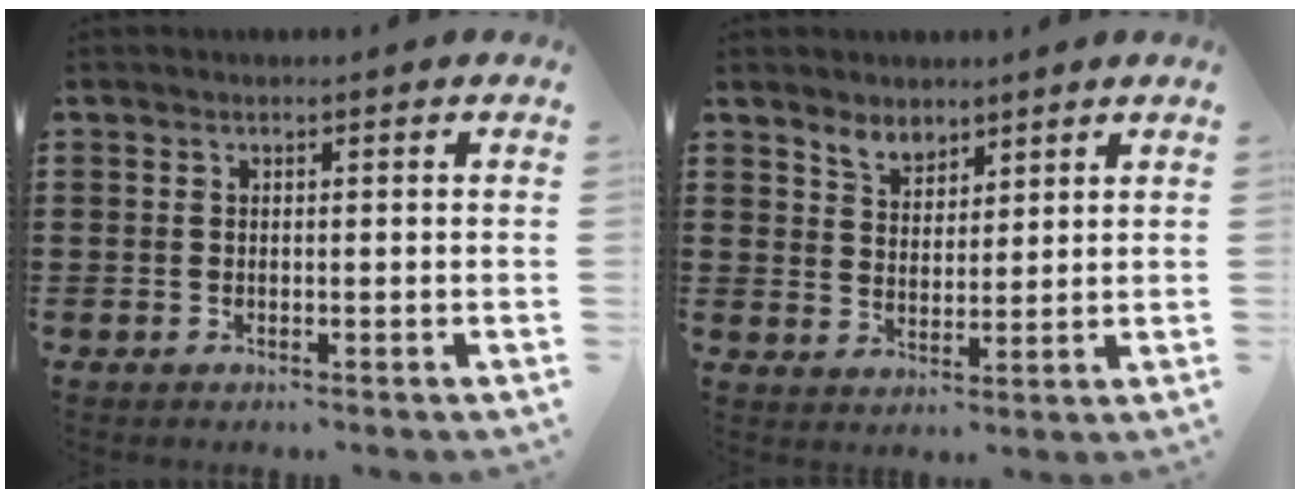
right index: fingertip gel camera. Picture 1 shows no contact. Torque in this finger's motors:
{"motor_torque": [0.01, 0.00, 0.04, 0.05]}